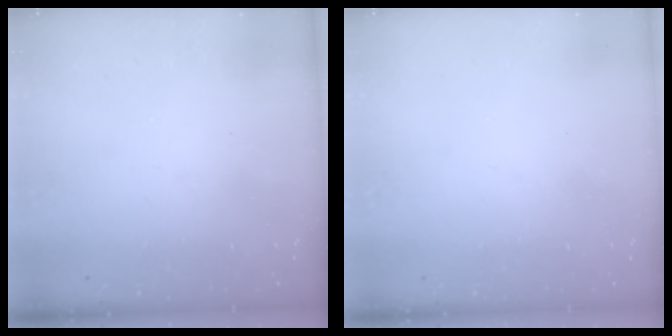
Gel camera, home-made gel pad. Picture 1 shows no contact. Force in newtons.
{"total": 0.0}